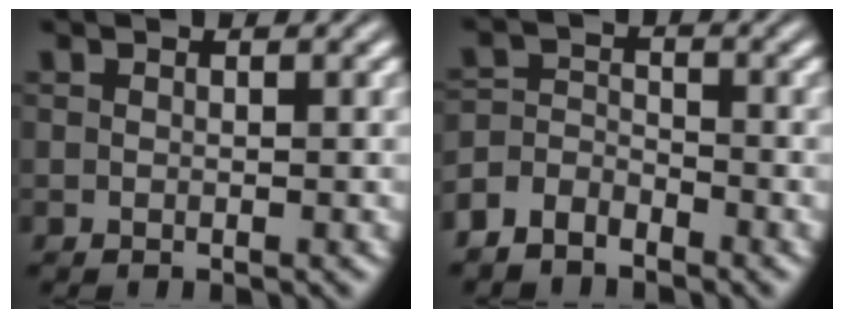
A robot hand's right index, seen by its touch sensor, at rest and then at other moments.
{"total": 3.9, "force": [-2.8, 2.5, 1.1], "torque": [-0.013, -0.015, -0.047]}